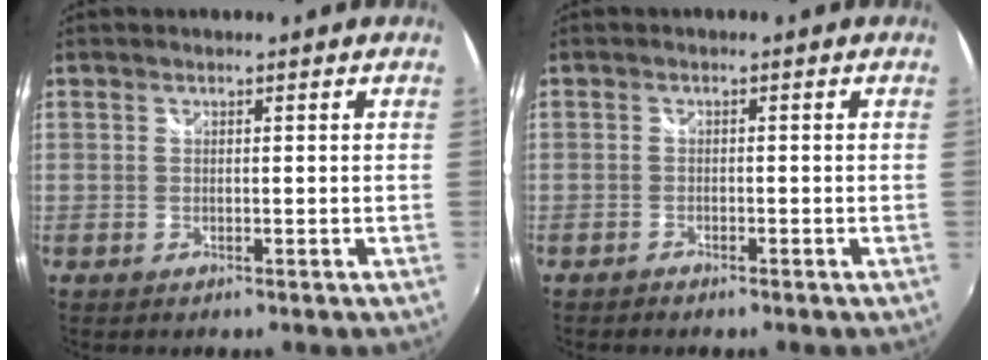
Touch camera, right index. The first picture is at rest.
{"total": 1.3, "force": [-1.2, 0.5, 0.3], "torque": [-0.015, -0.002, -0.023]}